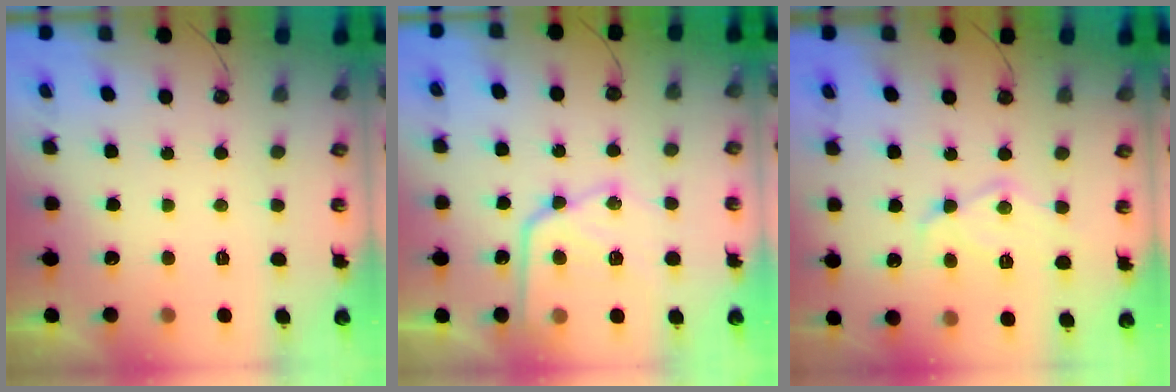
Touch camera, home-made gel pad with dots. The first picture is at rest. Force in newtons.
{"total": 16.6, "press": 16.5, "slide": 1.6}
{"total": 13.5, "press": 13.4, "slide": 0.9}